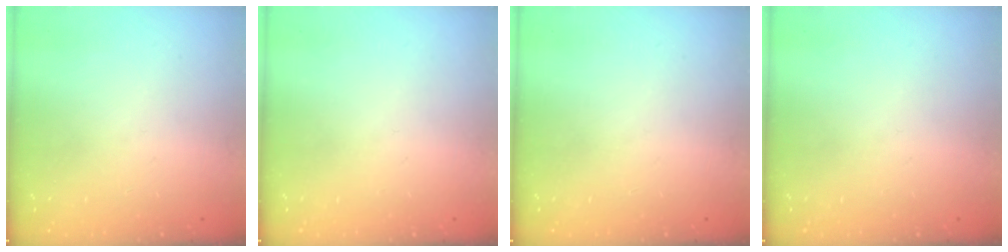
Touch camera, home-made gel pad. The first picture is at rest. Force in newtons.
{"total": 0.0}
{"total": 0.0}
{"total": 0.0}